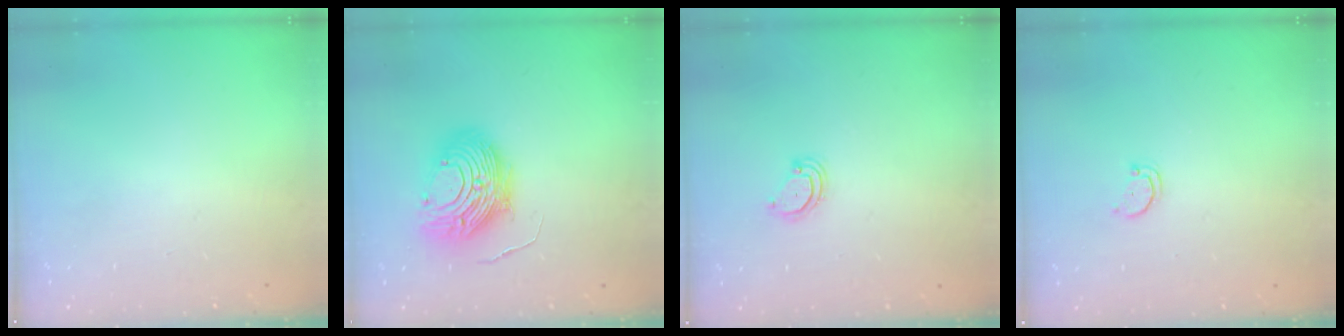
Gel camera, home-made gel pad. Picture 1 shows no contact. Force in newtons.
{"total": 12.9, "press": 12.9, "slide": 0.6}
{"total": 4.0, "press": 4.0, "slide": 0.3}
{"total": 1.8, "press": 1.8, "slide": 0.1}